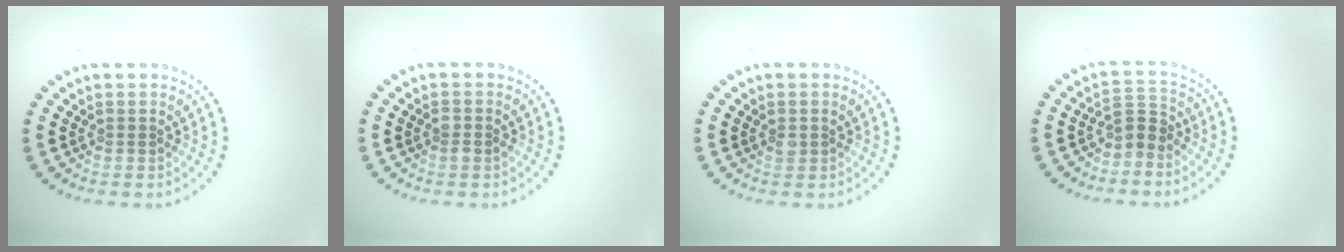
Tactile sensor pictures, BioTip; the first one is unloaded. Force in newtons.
{"total": 1.2, "press": 1.0, "slide": 0.5}
{"total": 0.5, "press": 0.4, "slide": 0.3}
{"total": 2.3, "press": 1.7, "slide": 1.6}